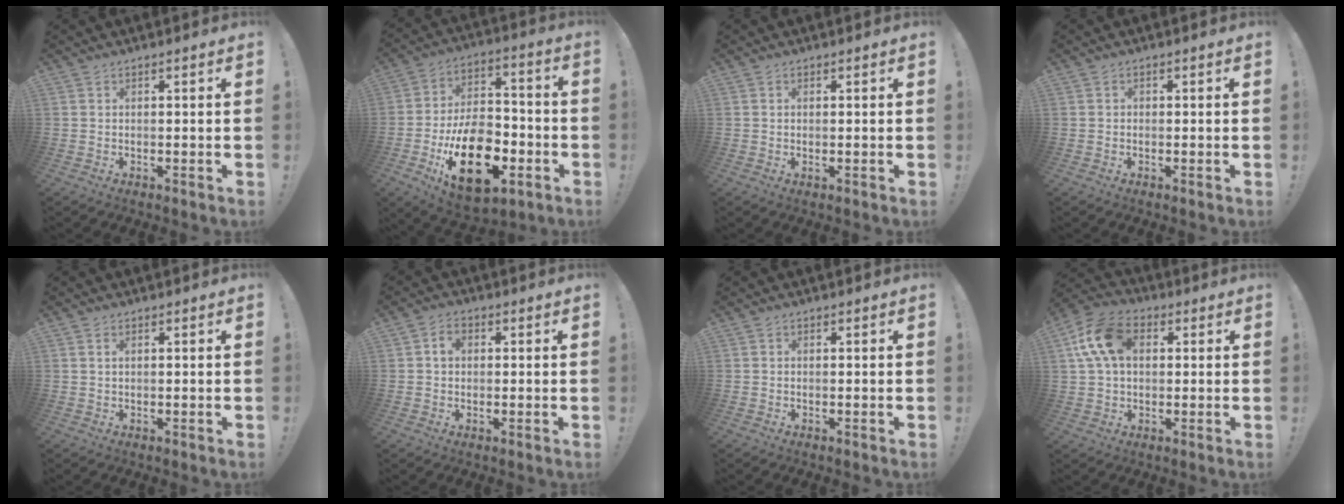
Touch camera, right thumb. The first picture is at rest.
{"total": 23.8, "force": [-8.8, 13.9, 17.2], "torque": [-0.275, 0.056, -0.132]}
{"total": 0.7, "force": [0.3, 0.0, 0.6], "torque": [-0.008, -0.002, 0.005]}
{"total": 0.5, "force": [-0.3, 0.4, 0.2], "torque": [-0.008, 0.003, -0.005]}
{"total": 0.8, "force": [0.3, 0.5, 0.6], "torque": [-0.013, 0.002, 0.007]}
{"total": 3.6, "force": [0.8, 2.6, 2.3], "torque": [-0.035, 0.004, 0.014]}
{"total": 0.0}
{"total": 14.6, "force": [3.6, 9.8, 10.2], "torque": [-0.189, 0.008, 0.069]}